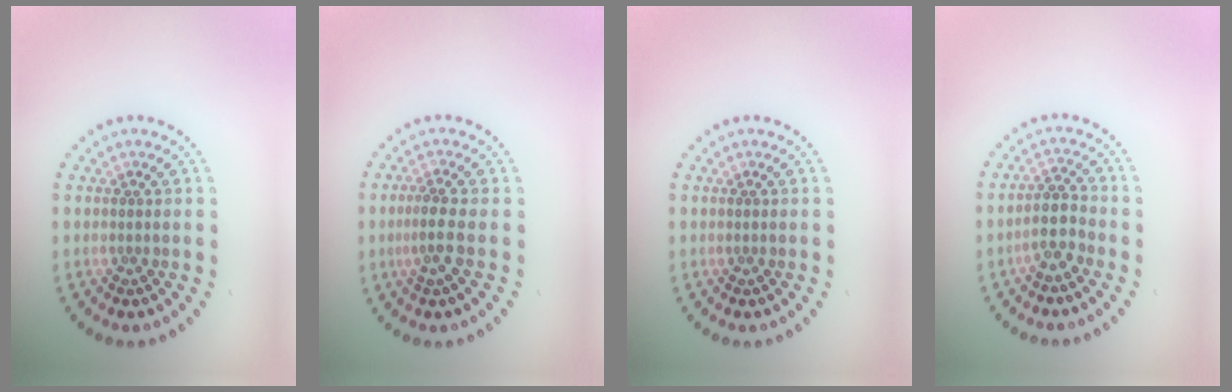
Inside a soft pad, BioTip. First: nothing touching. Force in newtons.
{"total": 2.1, "press": 1.9, "slide": 0.8}
{"total": 0.0}
{"total": 2.7, "press": 2.3, "slide": 1.4}